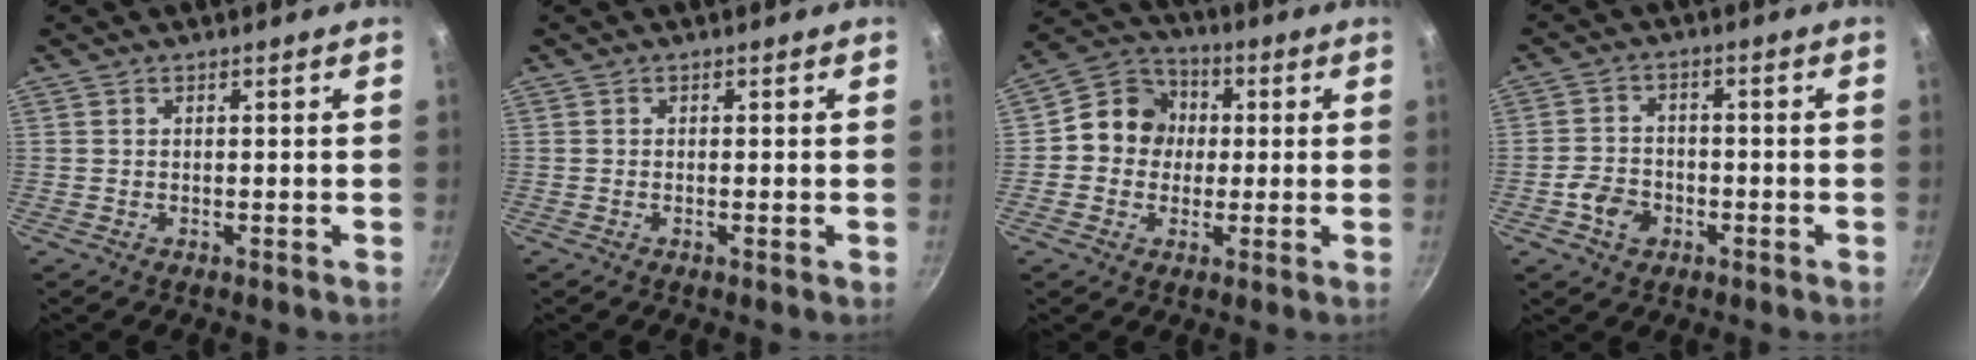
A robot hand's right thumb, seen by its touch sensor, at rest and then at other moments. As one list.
[{"total": 0.7, "force": [-0.2, 0.1, 0.7], "torque": [-0.013, -0.001, -0.006]}, {"total": 10.0, "force": [0.4, 9.1, 4.1], "torque": [-0.030, 0.022, -0.017]}, {"total": 5.8, "force": [-2.5, 4.4, 2.8], "torque": [-0.041, 0.025, -0.048]}]